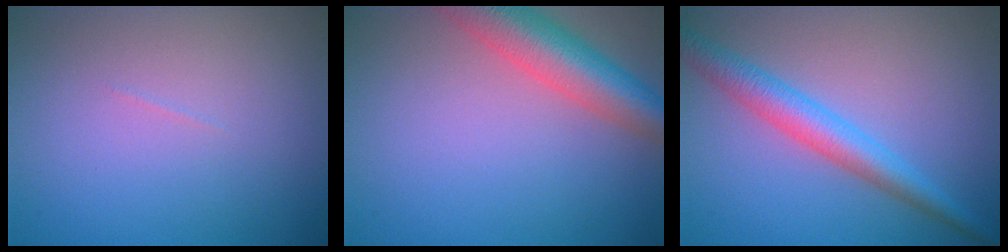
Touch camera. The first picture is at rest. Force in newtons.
{"total": 6.7, "press": 6.7, "slide": 0.2}
{"total": 3.9, "press": 3.9, "slide": 0.1}